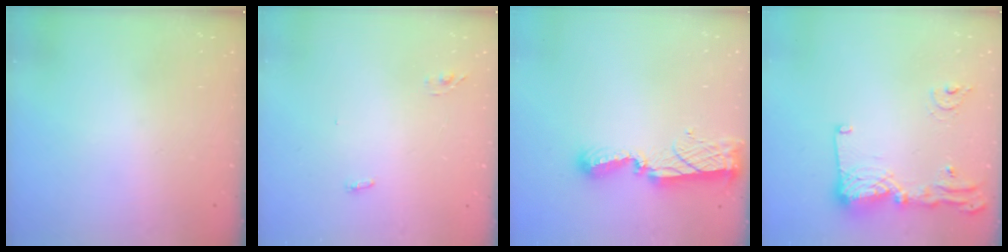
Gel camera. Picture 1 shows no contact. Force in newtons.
{"total": 3.2, "press": 2.9, "slide": 1.5}
{"total": 8.4, "press": 8.4, "slide": 0.8}
{"total": 15.0, "press": 14.9, "slide": 1.6}